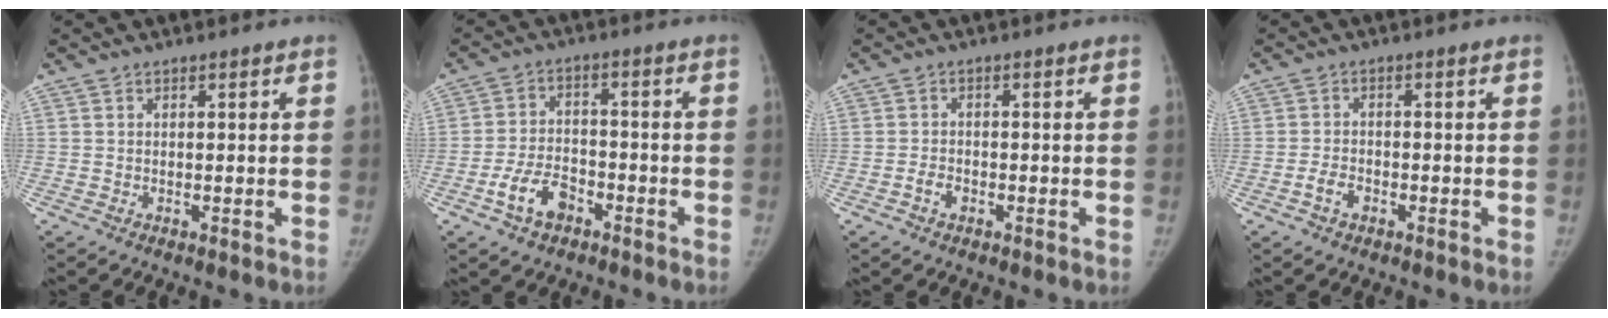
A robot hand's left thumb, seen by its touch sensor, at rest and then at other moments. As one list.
[{"total": 7.4, "force": [-4.2, 4.6, 4.1], "torque": [-0.071, 0.028, -0.073]}, {"total": 2.2, "force": [-1.4, 1.5, 1.0], "torque": [-0.016, 0.012, -0.024]}, {"total": 2.9, "force": [-1.7, 1.8, 1.4], "torque": [-0.027, 0.014, -0.030]}]